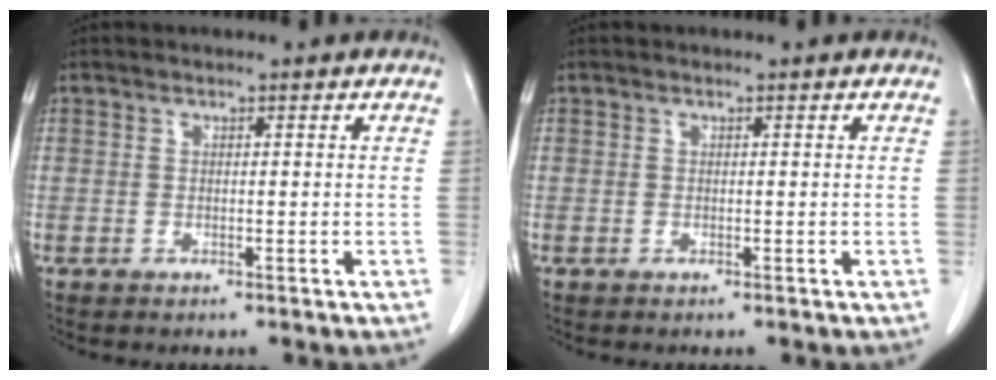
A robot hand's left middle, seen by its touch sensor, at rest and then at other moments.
{"total": 0.0}